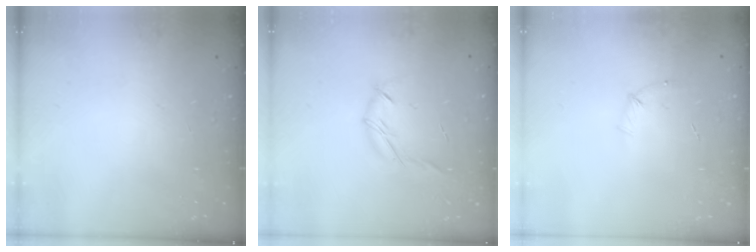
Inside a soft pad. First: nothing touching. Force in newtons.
{"total": 6.4, "press": 6.3, "slide": 0.9}
{"total": 4.9, "press": 4.7, "slide": 1.2}